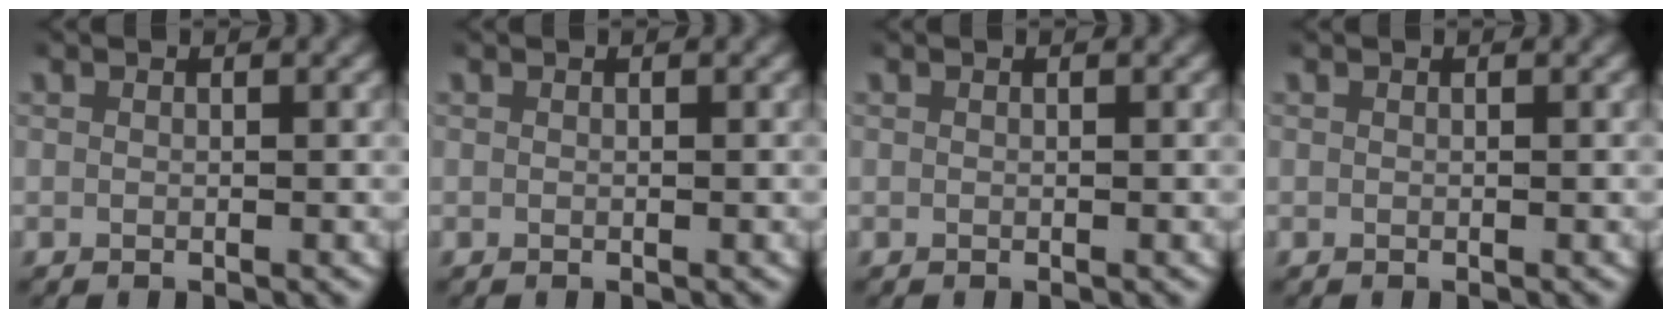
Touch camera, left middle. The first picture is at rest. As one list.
[{"total": 0.0}, {"total": 0.0}, {"total": 0.0}]